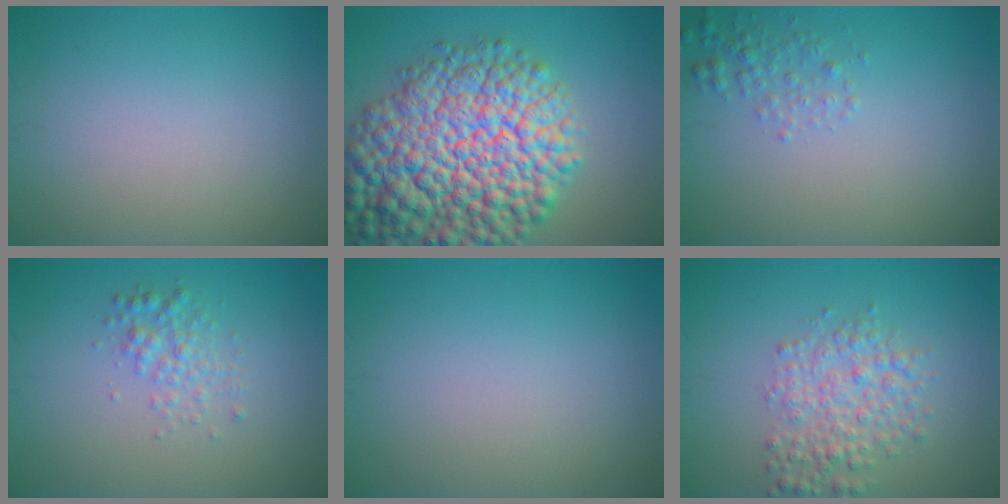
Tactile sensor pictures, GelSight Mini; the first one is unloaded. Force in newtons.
{"total": 15.2, "press": 15.2, "slide": 0.6}
{"total": 1.6, "press": 1.6, "slide": 0.1}
{"total": 2.1, "press": 2.1, "slide": 0.0}
{"total": 0.0}
{"total": 4.0, "press": 4.0, "slide": 0.1}